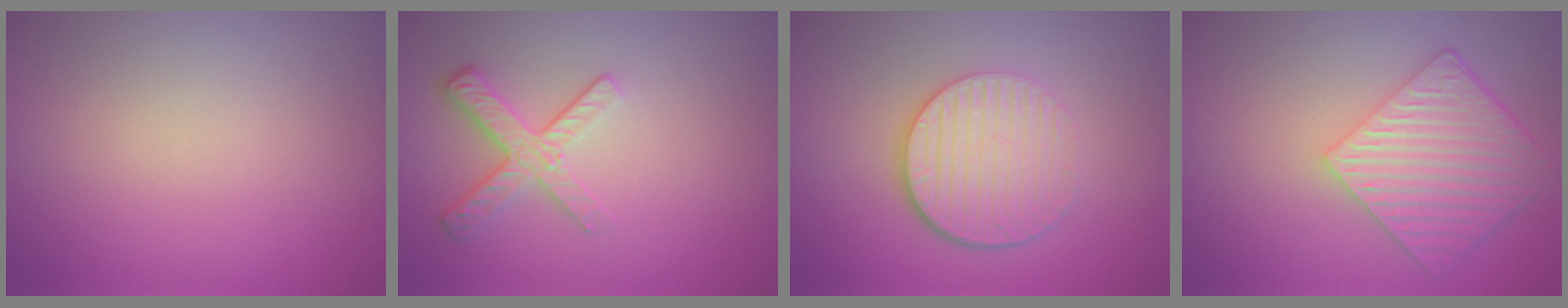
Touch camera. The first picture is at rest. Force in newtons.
{"total": 3.7, "press": 2.7, "slide": 2.4}
{"total": 5.3, "press": 3.8, "slide": 3.6}
{"total": 6.0, "press": 4.6, "slide": 4.0}